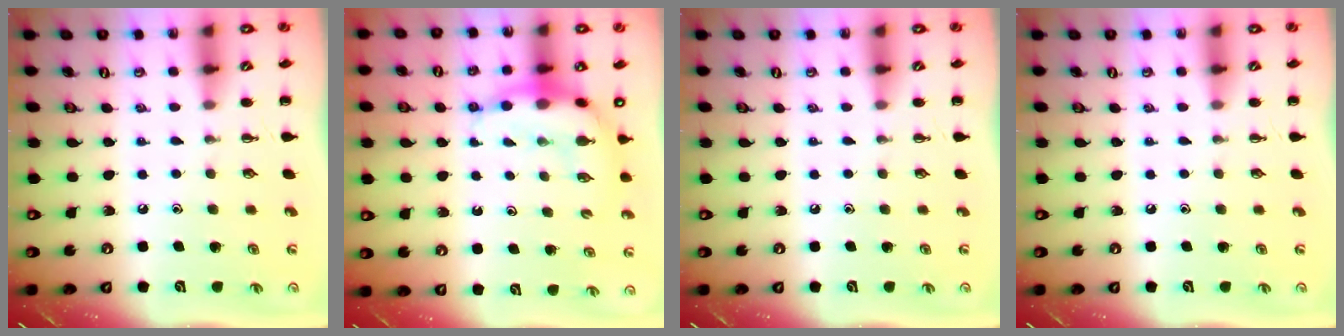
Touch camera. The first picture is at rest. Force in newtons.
{"total": 8.7, "press": 8.6, "slide": 1.2}
{"total": 0.0}
{"total": 0.0}